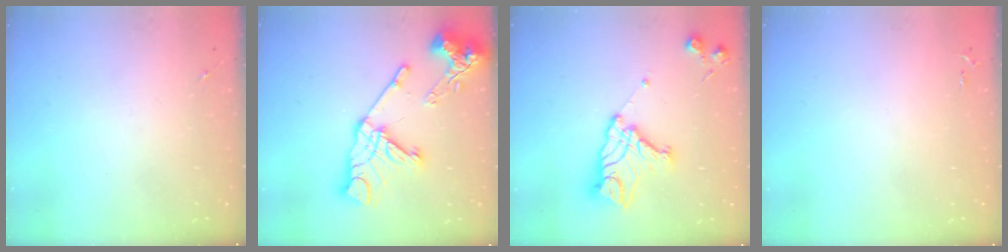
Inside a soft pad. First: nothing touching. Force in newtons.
{"total": 20.1, "press": 20.0, "slide": 2.3}
{"total": 15.7, "press": 15.6, "slide": 1.3}
{"total": 2.6, "press": 2.6, "slide": 0.3}